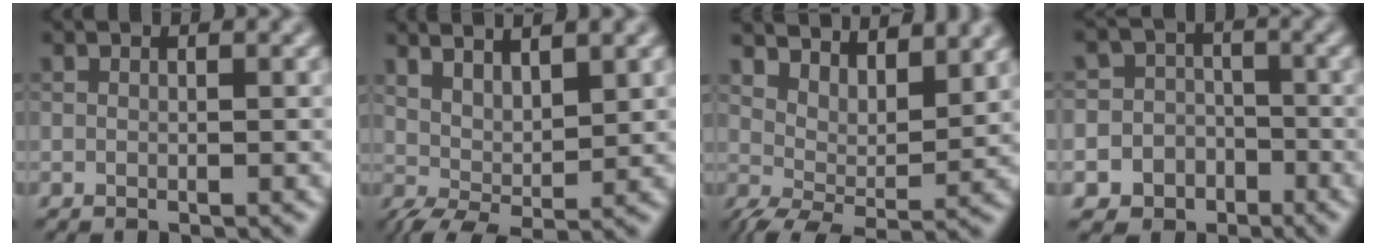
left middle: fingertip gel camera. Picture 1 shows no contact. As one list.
[{"total": 4.0, "force": [2.0, 1.1, 3.2], "torque": [-0.057, -0.004, 0.040]}, {"total": 6.6, "force": [5.3, 1.9, 3.4], "torque": [-0.064, -0.001, 0.081]}, {"total": 7.7, "force": [-3.6, 6.7, 0.4], "torque": [0.001, -0.005, -0.075]}]